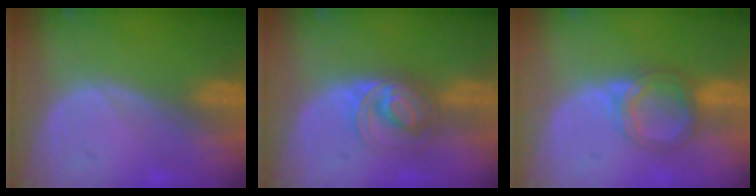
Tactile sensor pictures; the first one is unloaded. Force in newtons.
{"total": 6.0, "press": 5.6, "slide": 2.3}
{"total": 5.3, "press": 5.0, "slide": 1.9}